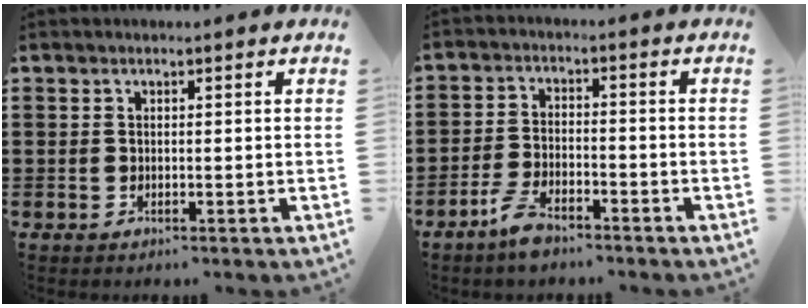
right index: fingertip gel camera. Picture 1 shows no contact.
{"total": 4.6, "force": [-3.6, 1.5, 2.4], "torque": [-0.060, 0.005, -0.073]}